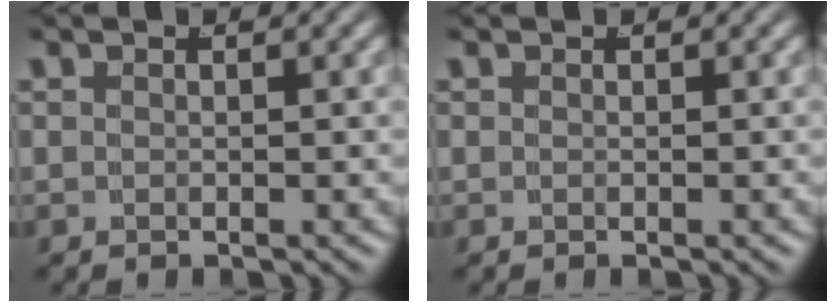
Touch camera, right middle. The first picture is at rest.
{"total": 0.0}